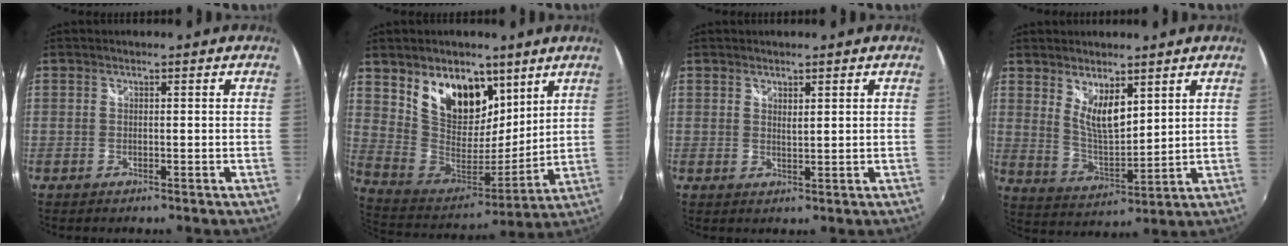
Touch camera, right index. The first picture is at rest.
{"total": 17.7, "force": [9.8, 11.1, 9.8], "torque": [-0.194, 0.005, 0.188]}
{"total": 1.6, "force": [1.0, 0.5, 1.1], "torque": [-0.017, -0.001, 0.017]}
{"total": 7.6, "force": [4.2, 2.9, 5.6], "torque": [-0.095, -0.011, 0.083]}